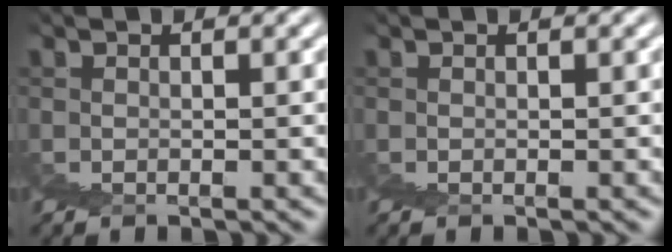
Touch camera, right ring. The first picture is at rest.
{"total": 0.0}